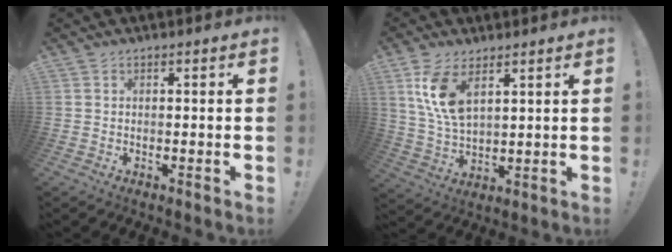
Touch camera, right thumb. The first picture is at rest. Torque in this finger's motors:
{"motor_torque": [0.19, 0.26, 0.88, 0.91, 0.06]}